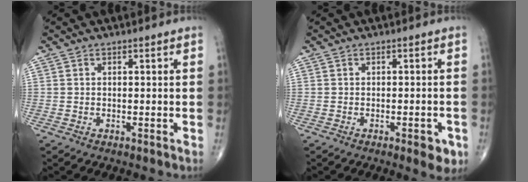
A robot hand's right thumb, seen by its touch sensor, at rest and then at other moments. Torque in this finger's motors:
{"motor_torque": [0.78, 1.02, 0.32, -0.48, 0.13]}